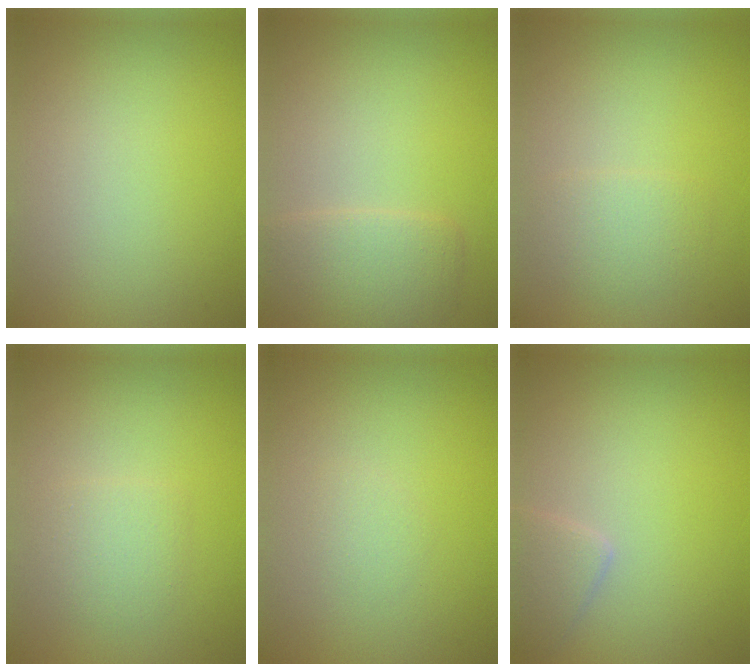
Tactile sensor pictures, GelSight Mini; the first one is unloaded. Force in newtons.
{"total": 3.0, "press": 3.0, "slide": 0.1}
{"total": 1.8, "press": 1.8, "slide": 0.1}
{"total": 1.9, "press": 1.9, "slide": 0.0}
{"total": 0.8, "press": 0.8, "slide": 0.1}
{"total": 1.7, "press": 1.7, "slide": 0.1}